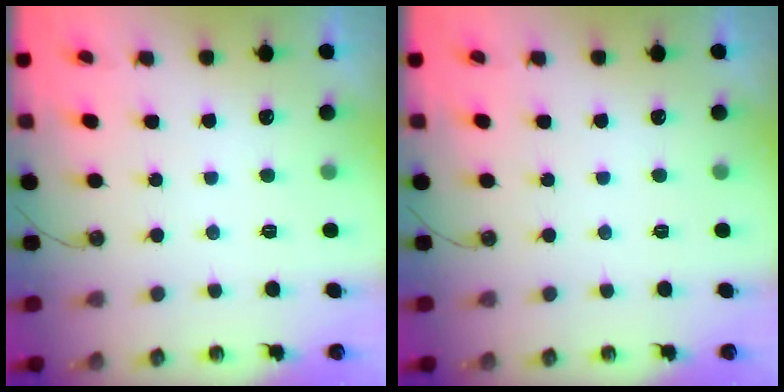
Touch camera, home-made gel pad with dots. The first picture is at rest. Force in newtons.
{"total": 0.0}